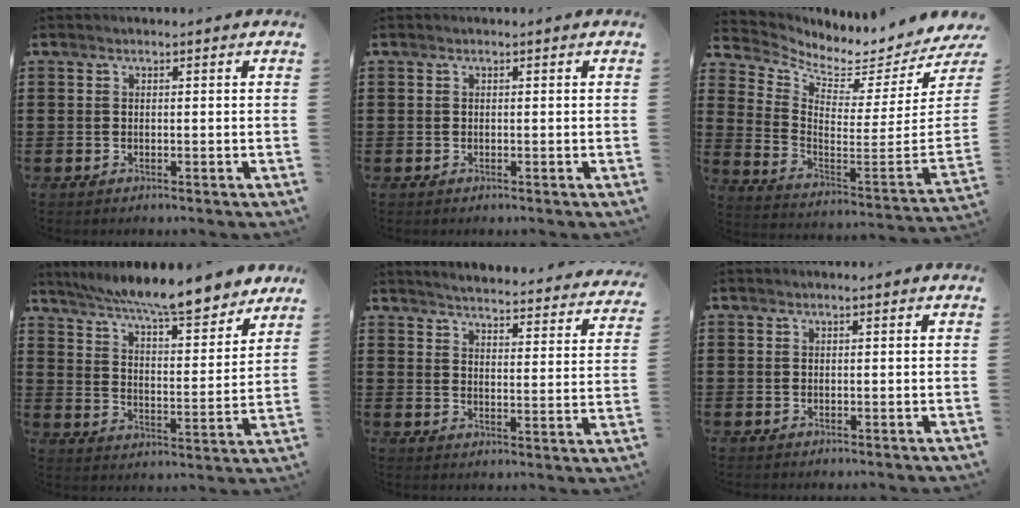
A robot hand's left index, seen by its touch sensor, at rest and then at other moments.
{"total": 0.0}
{"total": 2.5, "force": [2.3, 0.6, 0.7], "torque": [-0.033, -0.054, 0.028]}
{"total": 8.8, "force": [7.9, 0.0, 3.8], "torque": [-0.094, -0.049, 0.136]}
{"total": 3.8, "force": [3.7, -0.7, 0.6], "torque": [-0.033, -0.037, 0.057]}
{"total": 0.0}